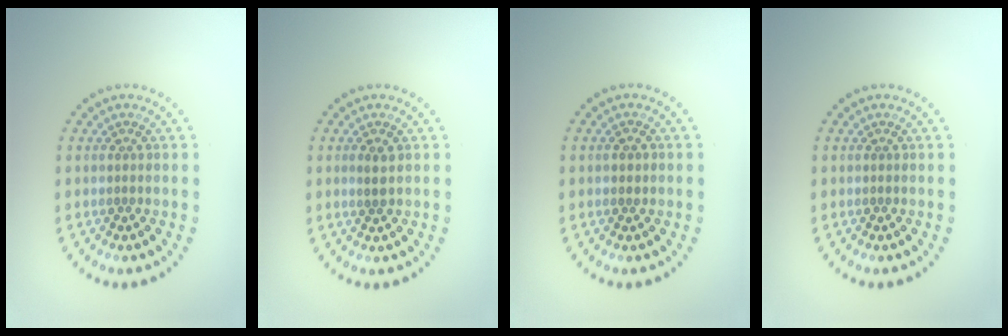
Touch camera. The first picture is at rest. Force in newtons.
{"total": 1.1, "press": 1.0, "slide": 0.4}
{"total": 0.5, "press": 0.5, "slide": 0.2}
{"total": 0.0}